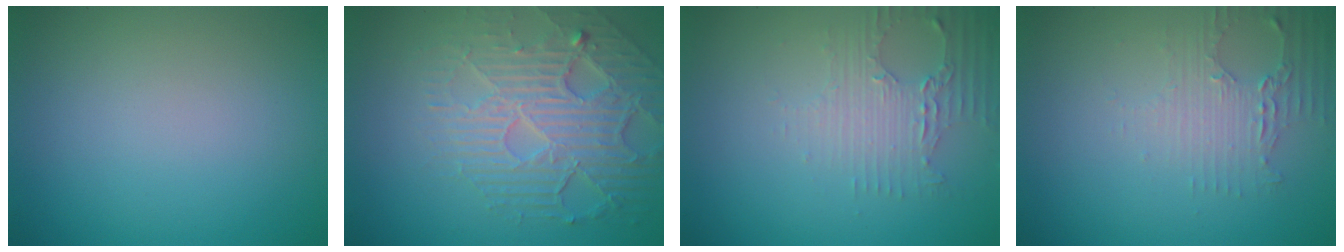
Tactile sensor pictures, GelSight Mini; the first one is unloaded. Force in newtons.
{"total": 6.7, "press": 4.9, "slide": 4.5}
{"total": 2.9, "press": 2.5, "slide": 1.5}
{"total": 2.4, "press": 2.3, "slide": 0.9}